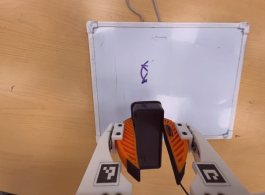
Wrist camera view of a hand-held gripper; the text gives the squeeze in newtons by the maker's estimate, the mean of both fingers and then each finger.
{"total": 9.5, "left": 9.3, "right": 9.7}